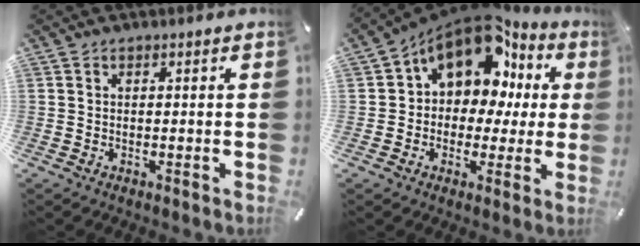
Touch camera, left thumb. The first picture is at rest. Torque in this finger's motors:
{"motor_torque": [2.16, 2.85, 2.56, -0.21, 0.16]}